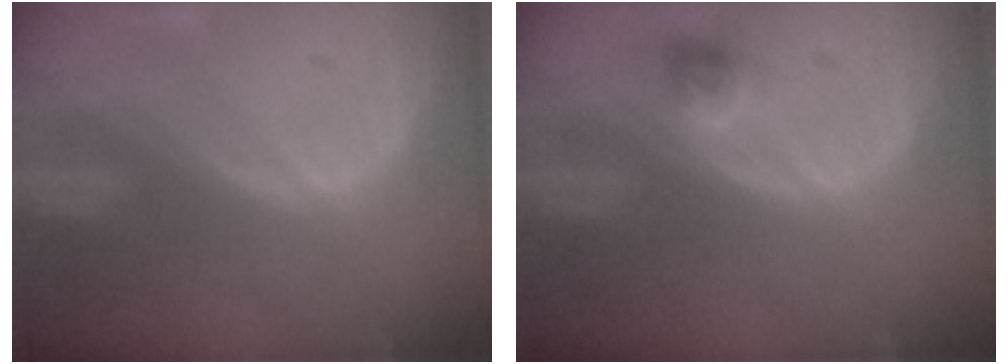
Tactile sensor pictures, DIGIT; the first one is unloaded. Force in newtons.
{"total": 2.3, "press": 2.2, "slide": 0.7}